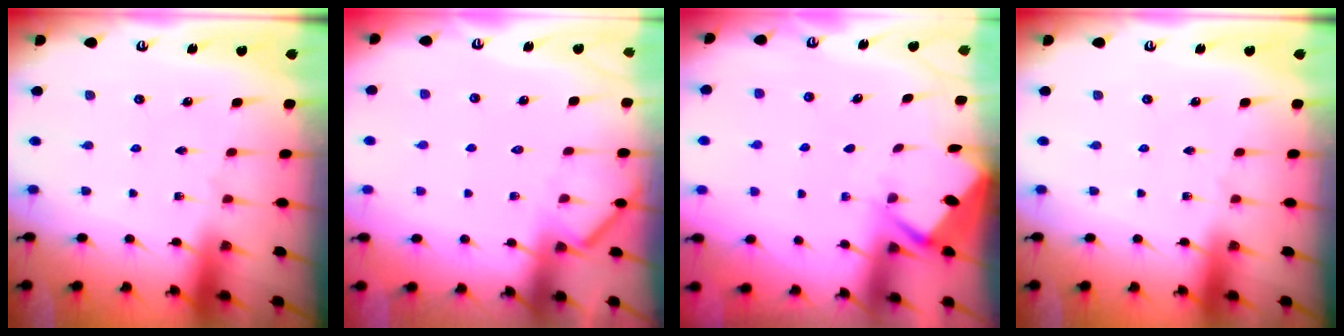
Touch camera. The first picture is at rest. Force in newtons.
{"total": 3.6, "press": 3.6, "slide": 0.3}
{"total": 2.7, "press": 2.6, "slide": 0.3}
{"total": 0.0}